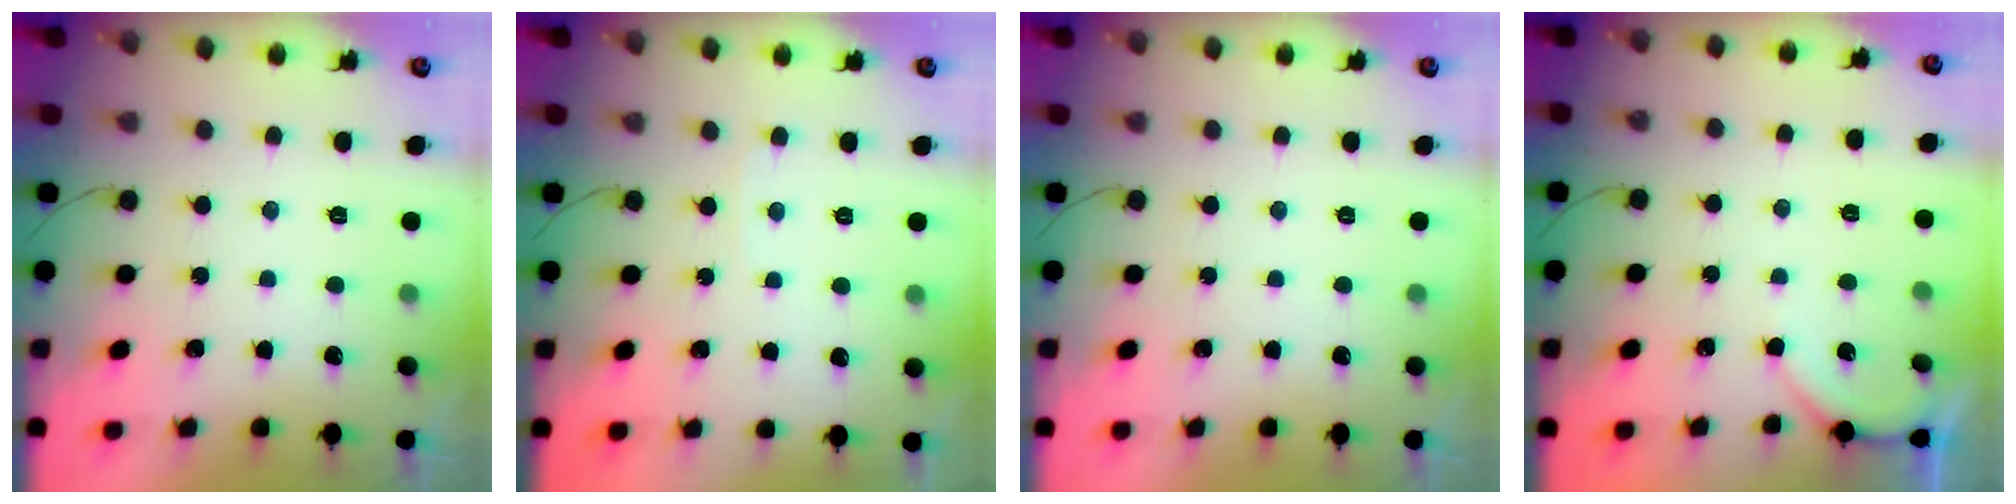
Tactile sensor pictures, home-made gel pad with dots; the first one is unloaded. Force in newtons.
{"total": 2.0, "press": 2.0, "slide": 0.2}
{"total": 0.0}
{"total": 2.0, "press": 2.0, "slide": 0.2}